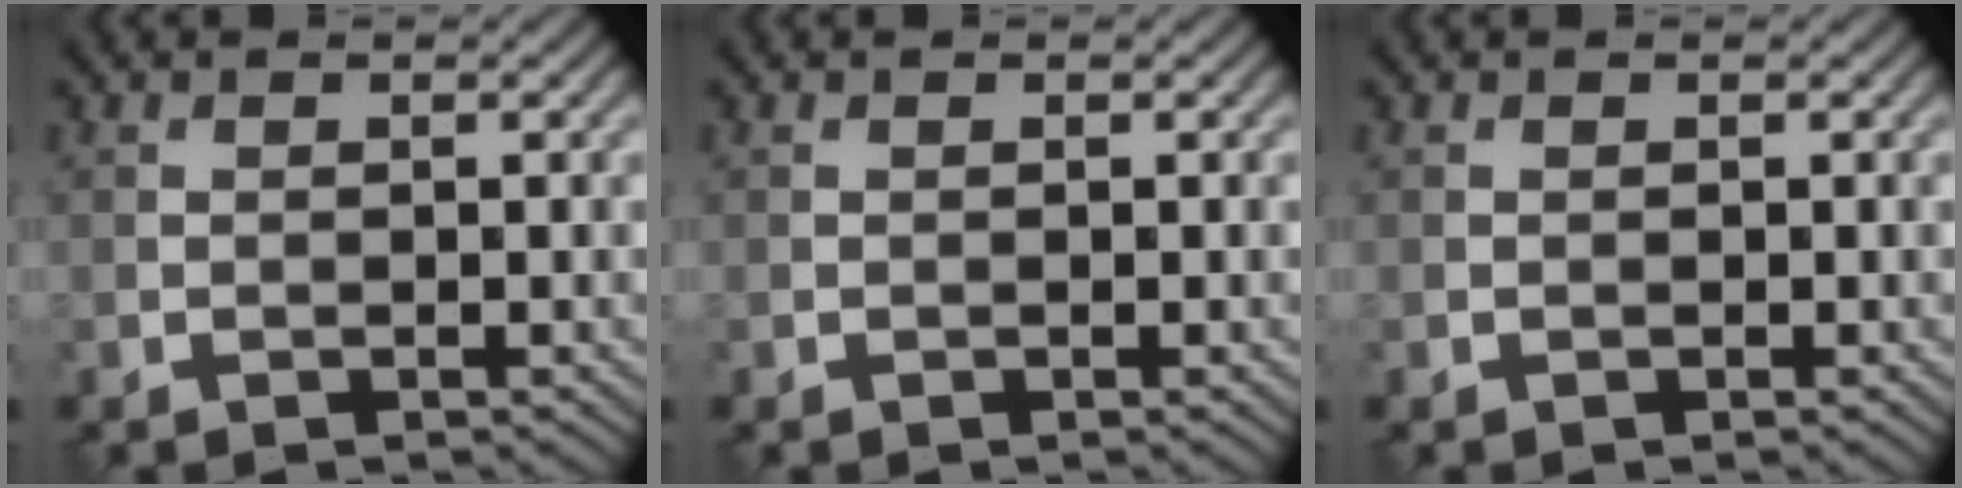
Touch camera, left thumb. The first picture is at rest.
{"total": 0.0}
{"total": 0.0}